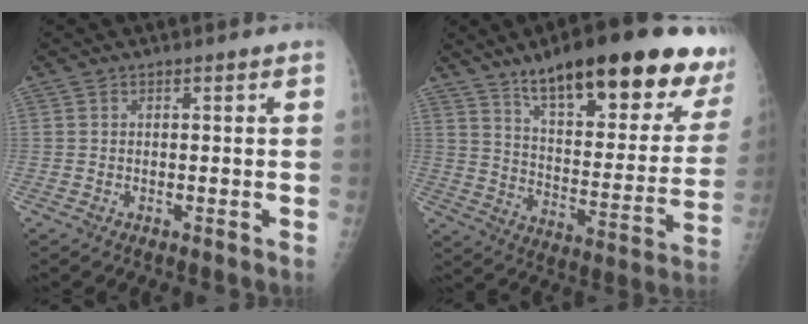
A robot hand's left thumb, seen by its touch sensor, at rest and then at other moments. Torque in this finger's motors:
{"motor_torque": [1.37, 0.99, 1.49, -1.28, 0.11]}